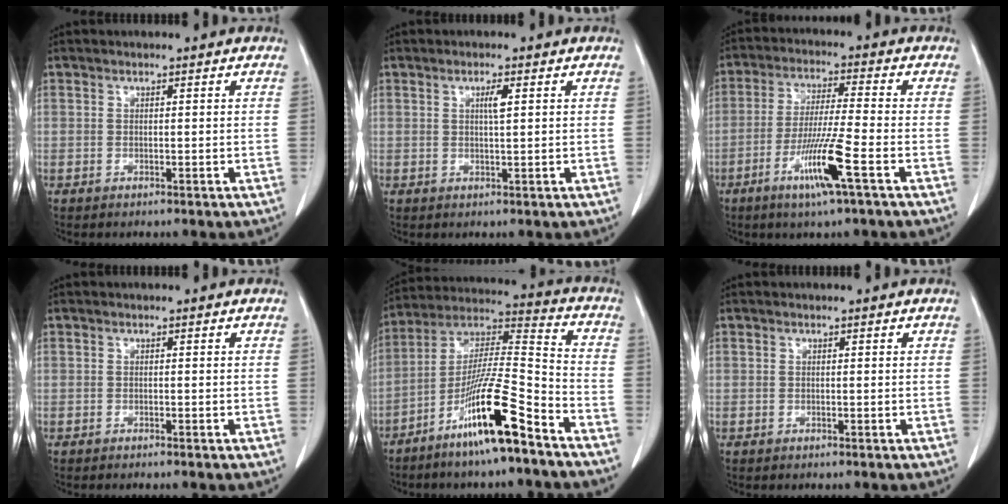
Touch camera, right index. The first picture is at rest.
{"total": 2.0, "force": [0.7, 0.1, 1.9], "torque": [-0.034, 0.000, 0.011]}
{"total": 9.8, "force": [-4.4, -0.8, 8.7], "torque": [-0.168, -0.019, -0.085]}
{"total": 0.5, "force": [-0.5, -0.1, 0.2], "torque": [-0.001, 0.001, -0.009]}
{"total": 15.5, "force": [-9.4, 0.4, 12.3], "torque": [-0.236, -0.013, -0.177]}
{"total": 0.0}